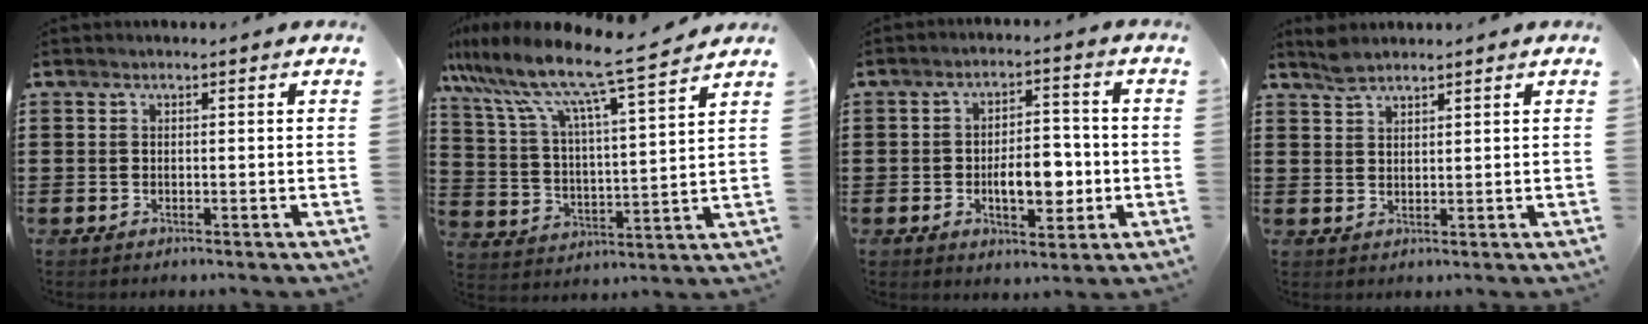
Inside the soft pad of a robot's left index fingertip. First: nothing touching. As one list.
[{"total": 10.0, "force": [8.5, 0.0, 5.2], "torque": [-0.135, -0.055, 0.139]}, {"total": 7.4, "force": [-1.6, 3.8, 6.1], "torque": [-0.083, 0.000, -0.033]}, {"total": 2.4, "force": [2.2, 0.5, 0.8], "torque": [-0.021, 0.002, 0.041]}]